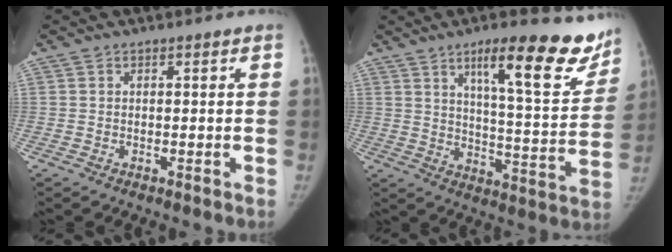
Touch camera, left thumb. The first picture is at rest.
{"total": 19.9, "force": [13.0, 4.8, 14.3], "torque": [-0.151, -0.070, 0.190]}